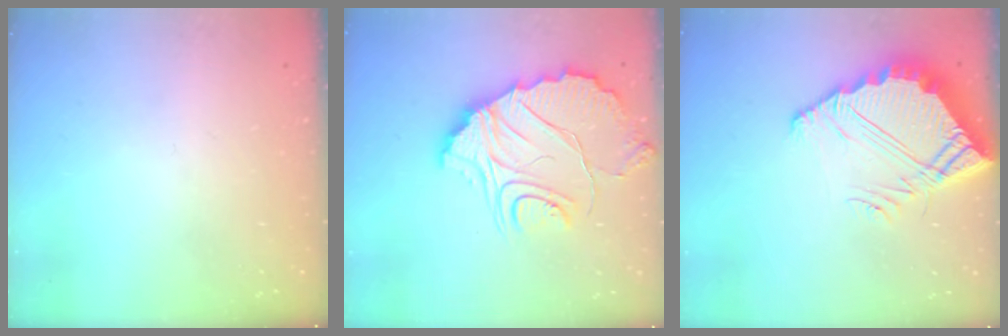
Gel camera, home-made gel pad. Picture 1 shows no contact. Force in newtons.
{"total": 13.3, "press": 13.3, "slide": 1.1}
{"total": 9.1, "press": 9.0, "slide": 0.6}